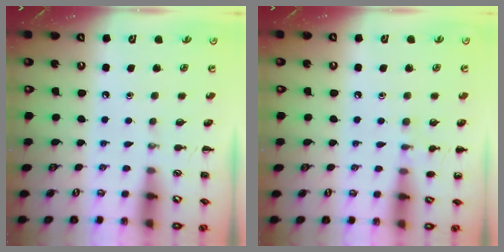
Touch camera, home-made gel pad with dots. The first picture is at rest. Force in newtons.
{"total": 6.7, "press": 6.4, "slide": 1.8}